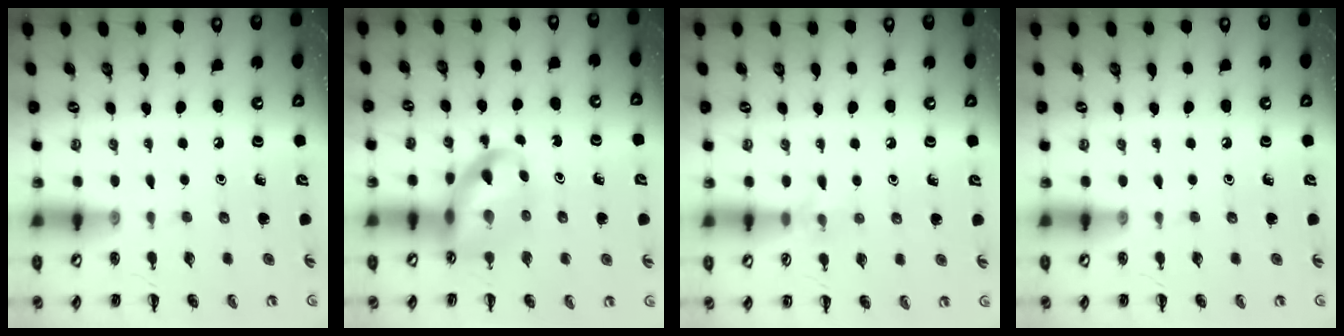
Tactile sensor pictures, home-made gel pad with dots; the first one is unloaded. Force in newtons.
{"total": 11.1, "press": 10.7, "slide": 2.9}
{"total": 5.3, "press": 5.1, "slide": 1.2}
{"total": 0.0}